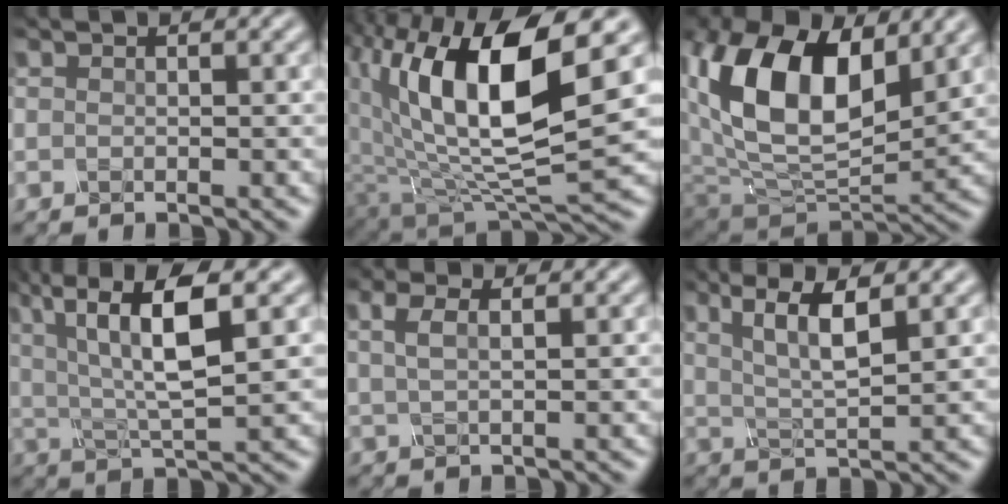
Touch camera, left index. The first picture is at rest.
{"total": 12.2, "force": [2.9, 5.0, 10.7], "torque": [-0.192, -0.009, 0.053]}
{"total": 12.2, "force": [3.3, 7.2, 9.3], "torque": [-0.180, -0.005, 0.062]}
{"total": 8.9, "force": [2.5, 2.5, 8.2], "torque": [-0.149, 0.007, 0.042]}
{"total": 2.4, "force": [0.8, 0.9, 2.1], "torque": [-0.041, 0.005, 0.011]}
{"total": 5.0, "force": [1.9, 1.3, 4.5], "torque": [-0.087, -0.005, 0.034]}